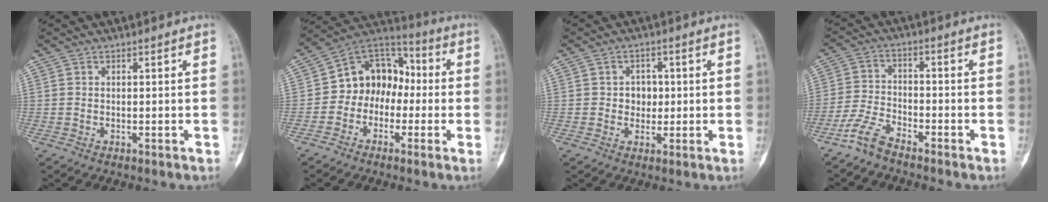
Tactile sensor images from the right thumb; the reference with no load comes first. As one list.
[{"total": 12.0, "force": [-1.5, 9.6, 7.0], "torque": [-0.073, 0.051, -0.043]}, {"total": 3.7, "force": [0.2, 3.1, 1.9], "torque": [-0.005, 0.006, 0.001]}, {"total": 5.6, "force": [-4.7, 1.8, 2.4], "torque": [-0.056, 0.021, -0.100]}]